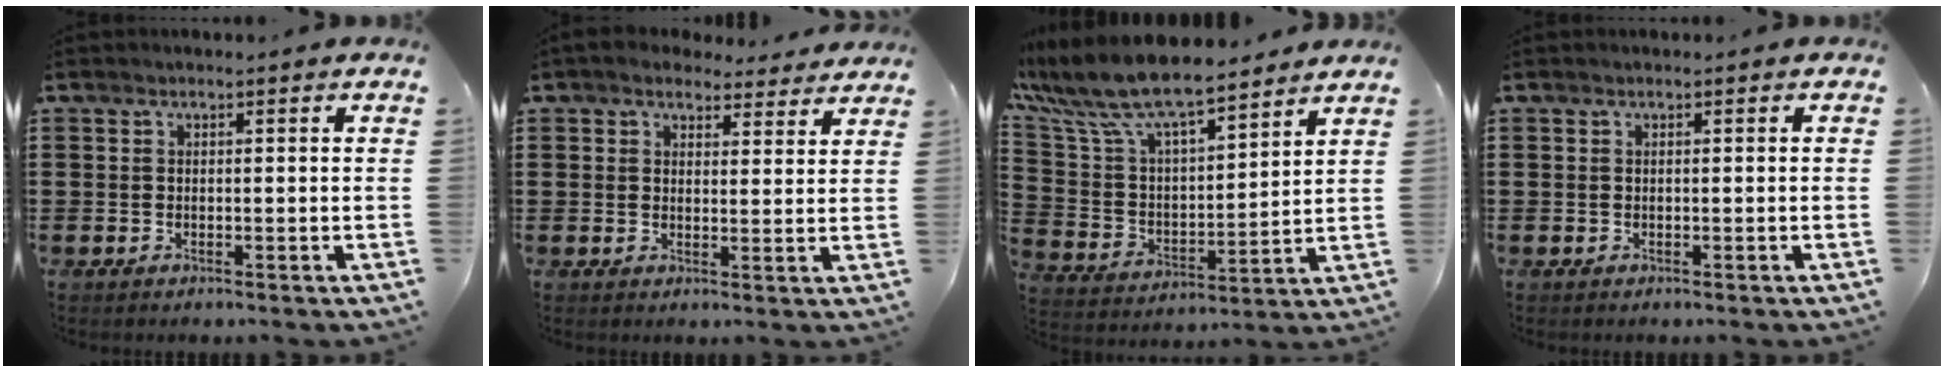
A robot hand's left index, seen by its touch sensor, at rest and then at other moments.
{"total": 3.9, "force": [3.6, 1.1, 0.9], "torque": [-0.020, -0.012, 0.066]}
{"total": 10.2, "force": [8.8, 1.9, 4.9], "torque": [-0.131, -0.048, 0.152]}
{"total": 0.0}